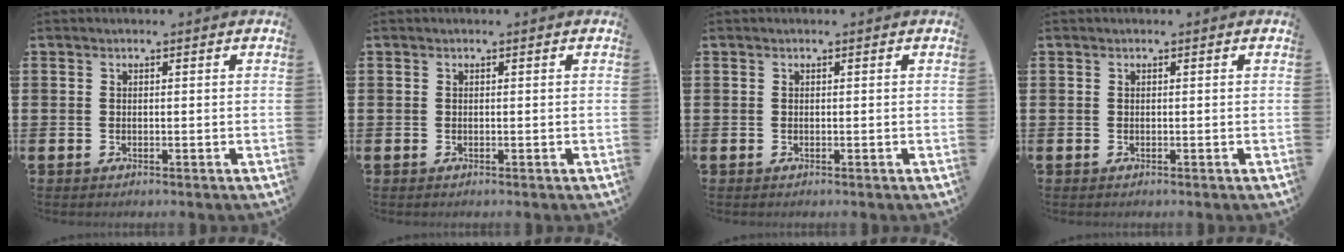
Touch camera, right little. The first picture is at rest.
{"total": 0.0}
{"total": 0.0}
{"total": 0.0}